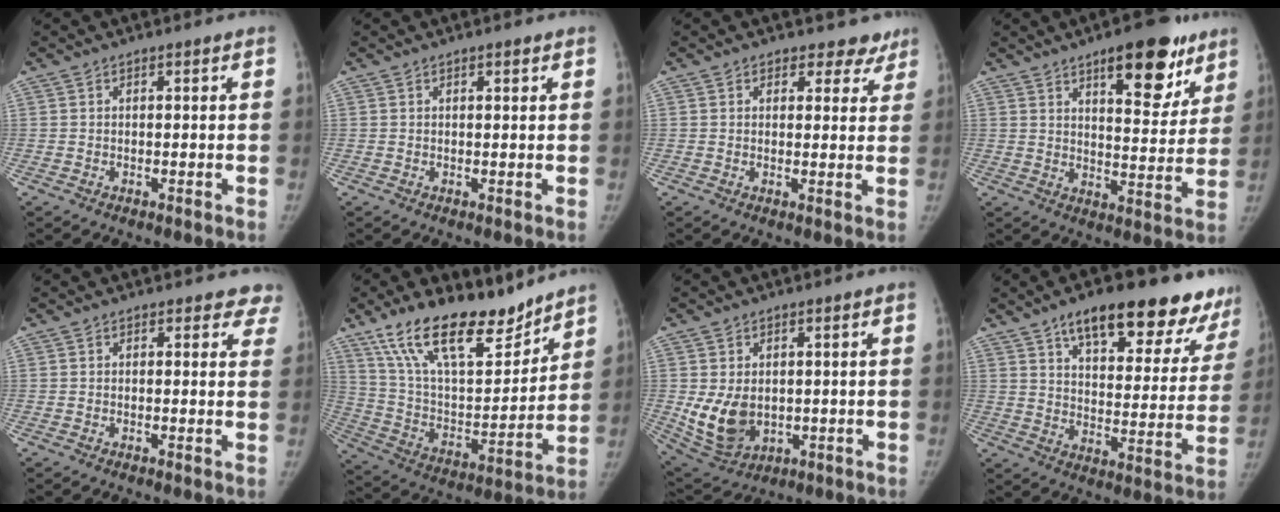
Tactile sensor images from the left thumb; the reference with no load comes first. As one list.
[{"total": 0.9, "force": [0.6, 0.3, 0.6], "torque": [-0.005, -0.001, 0.010]}, {"total": 5.0, "force": [3.9, 3.1, 0.2], "torque": [0.040, -0.022, 0.036]}, {"total": 15.2, "force": [9.2, 5.9, 10.6], "torque": [-0.094, -0.044, 0.130]}, {"total": 4.4, "force": [3.8, 2.2, 0.3], "torque": [0.043, -0.014, 0.016]}, {"total": 22.4, "force": [16.5, 8.7, 12.4], "torque": [-0.180, -0.070, 0.292]}, {"total": 9.6, "force": [-0.4, 7.0, 6.5], "torque": [-0.102, -0.015, 0.016]}, {"total": 23.9, "force": [16.6, 8.9, 14.7], "torque": [-0.155, -0.059, 0.226]}]